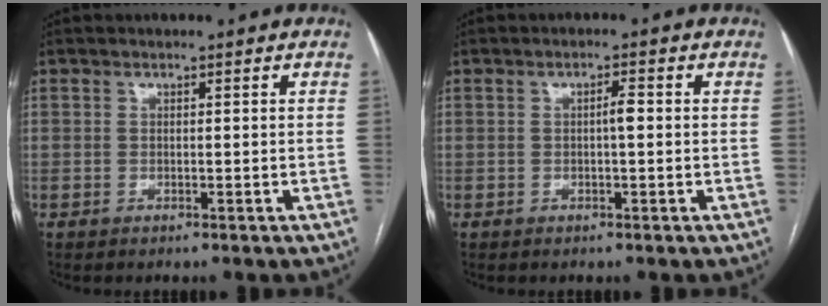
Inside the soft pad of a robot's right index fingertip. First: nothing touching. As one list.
[{"total": 1.7, "force": [-0.1, 0.2, 1.7], "torque": [-0.026, 0.004, -0.002]}]